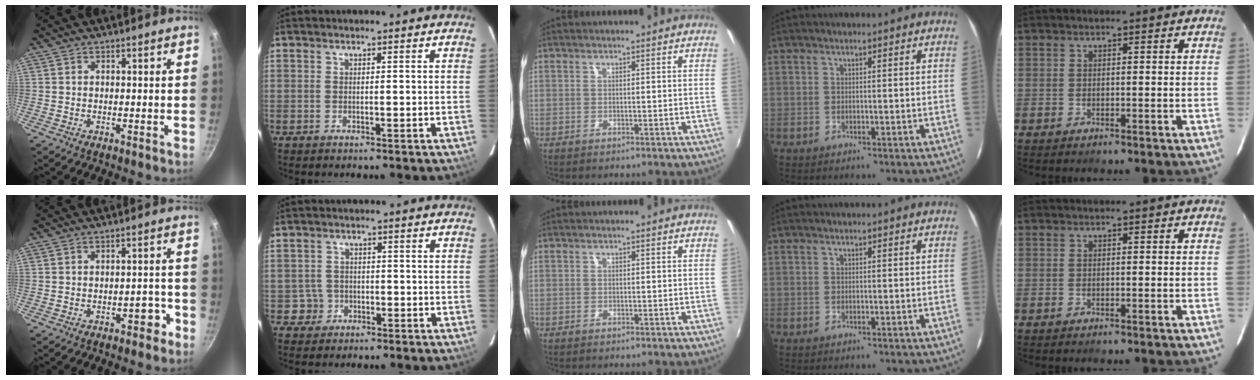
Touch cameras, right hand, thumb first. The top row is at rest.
{"thumb": {"total": 3.2, "force": [-1.8, 1.7, 2.0], "torque": [-0.005, 0.025, -0.019]}, "index": {"total": 3.4, "force": [-1.2, 3.2, -0.3], "torque": [0.007, 0.020, -0.018]}}